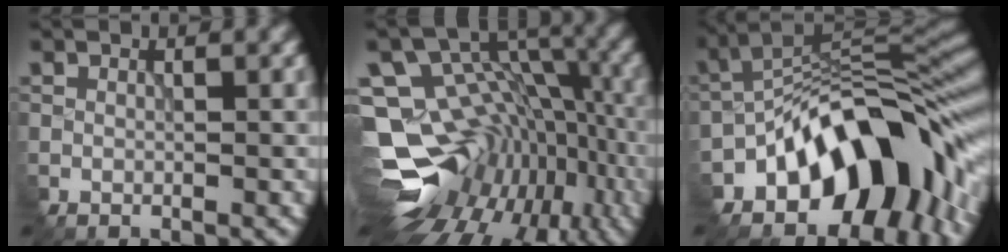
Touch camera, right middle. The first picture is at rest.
{"total": 14.7, "force": [-4.7, 10.6, 9.0], "torque": [-0.144, 0.012, -0.044]}
{"total": 12.8, "force": [-6.1, 7.1, 8.7], "torque": [-0.109, 0.008, -0.119]}